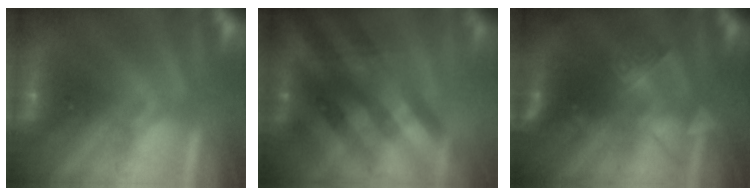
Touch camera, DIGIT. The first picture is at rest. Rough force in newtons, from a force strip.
{"total": 2.6}
{"total": 2.6}